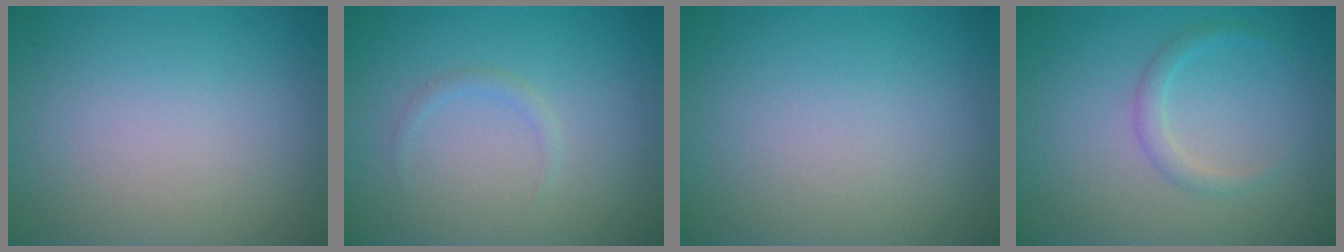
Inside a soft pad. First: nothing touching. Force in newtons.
{"total": 0.7, "press": 0.7, "slide": 0.1}
{"total": 0.0}
{"total": 1.5, "press": 1.5, "slide": 0.1}